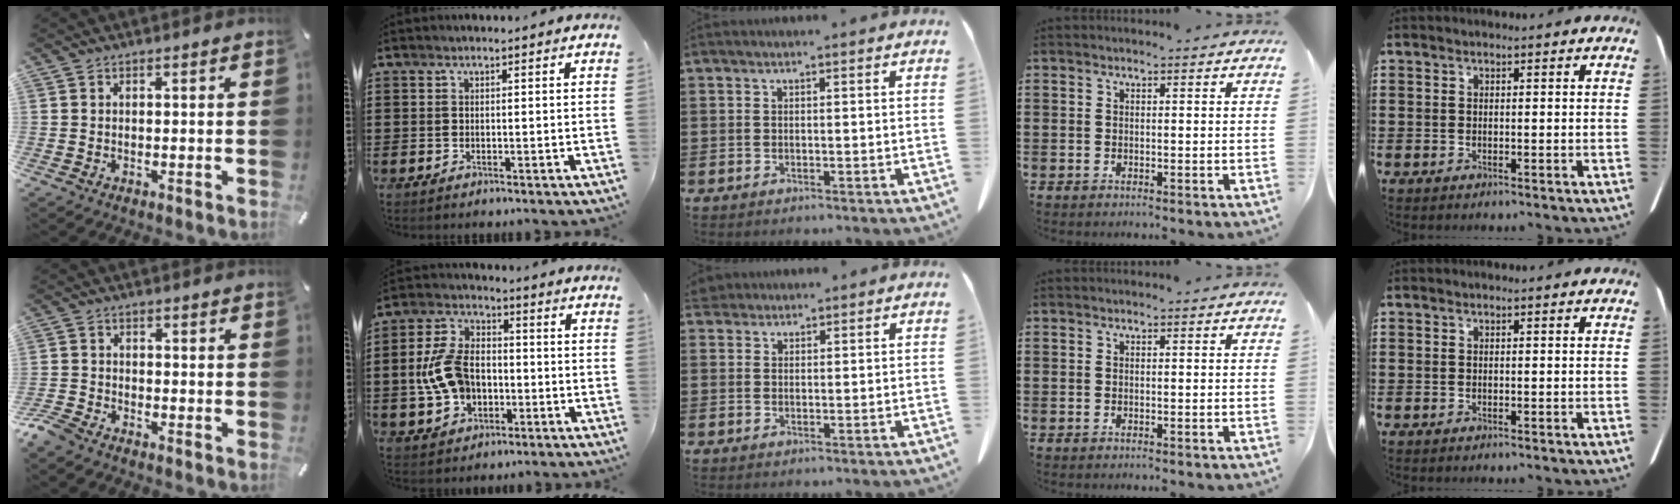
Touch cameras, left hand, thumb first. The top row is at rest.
{"thumb": {"total": 3.6, "force": [-3.1, 1.4, 1.2], "torque": [-0.046, 0.007, -0.066]}, "index": {"total": 9.6, "force": [-1.5, 6.6, 6.8], "torque": [-0.166, 0.010, -0.031]}, "middle": {"total": 2.1, "force": [1.8, 1.0, 0.4], "torque": [-0.016, 0.006, 0.036]}}